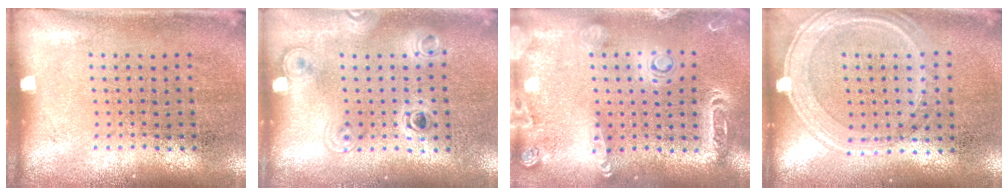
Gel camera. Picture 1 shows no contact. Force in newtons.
{"total": 1.4, "press": 1.2, "slide": 0.7}
{"total": 2.0, "press": 1.9, "slide": 0.6}
{"total": 1.2, "press": 1.2, "slide": 0.4}